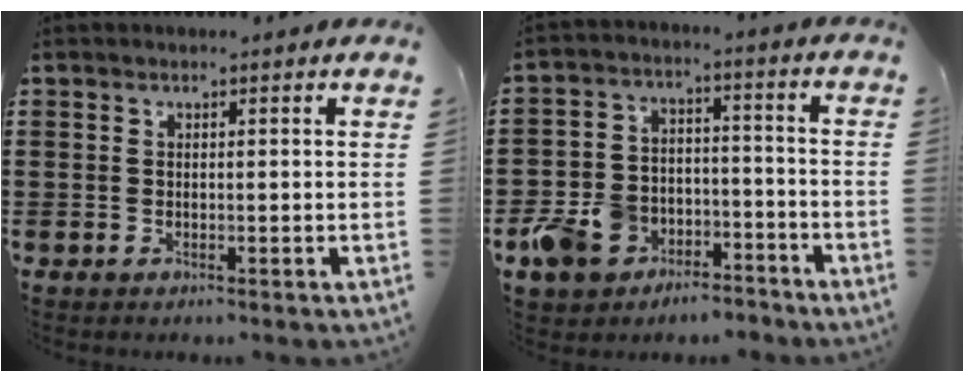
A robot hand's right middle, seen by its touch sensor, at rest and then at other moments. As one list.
[{"total": 8.1, "force": [-6.1, 5.1, 1.8], "torque": [-0.064, 0.028, -0.121]}]